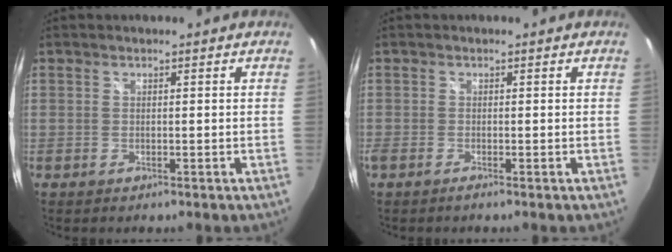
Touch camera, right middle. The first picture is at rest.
{"total": 0.8, "force": [-0.7, -0.1, 0.4], "torque": [-0.008, -0.003, -0.015]}